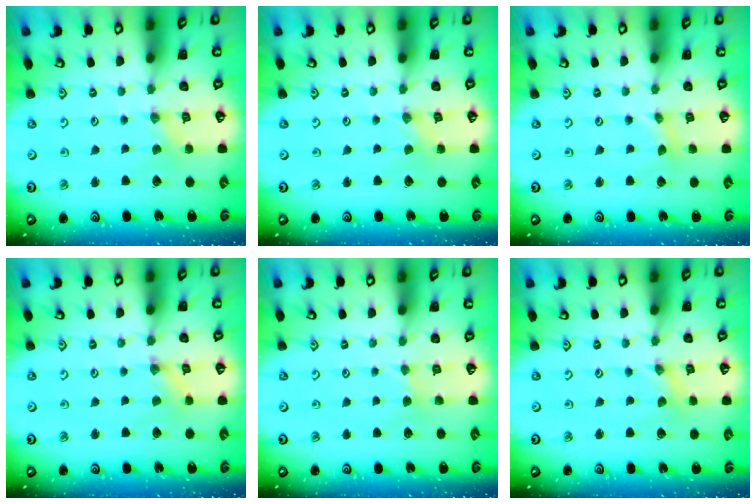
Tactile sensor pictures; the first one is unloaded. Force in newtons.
{"total": 0.0}
{"total": 0.9, "press": 0.9, "slide": 0.2}
{"total": 0.8, "press": 0.7, "slide": 0.2}
{"total": 2.2, "press": 2.2, "slide": 0.5}
{"total": 0.0}